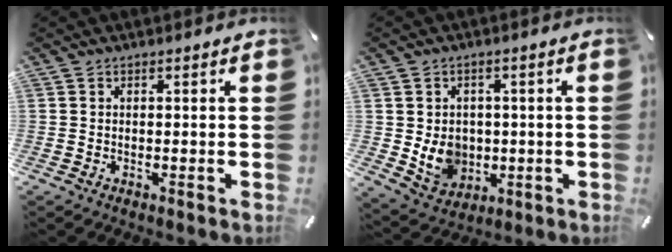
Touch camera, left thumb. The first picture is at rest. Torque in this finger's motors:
{"motor_torque": [0.14, 0.13, 0.08, 0.00, 0.13]}